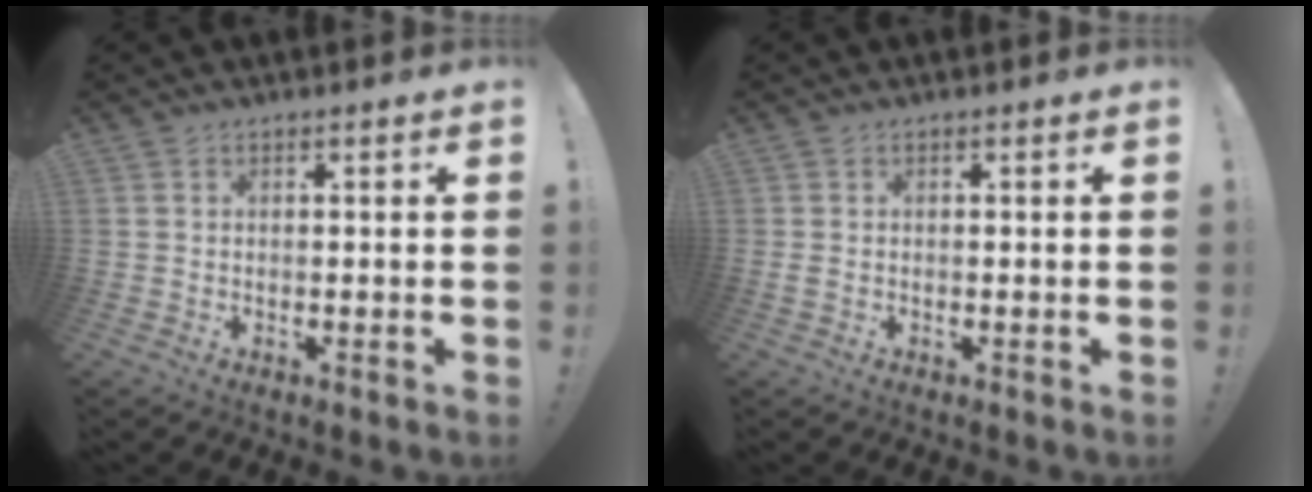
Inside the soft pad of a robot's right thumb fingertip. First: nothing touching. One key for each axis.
{"total": 0.8, "fx": -0.1, "fy": 0.3, "fz": 0.7, "tx": -0.010, "ty": -0.001, "tz": -0.001}